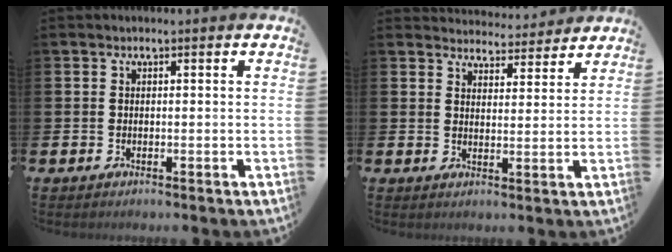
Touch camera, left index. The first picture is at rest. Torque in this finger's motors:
{"motor_torque": [1.01, -1.13, 0.07, -0.02]}